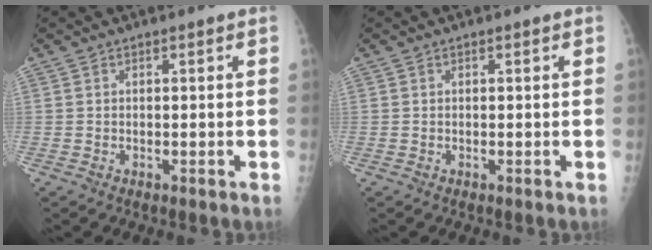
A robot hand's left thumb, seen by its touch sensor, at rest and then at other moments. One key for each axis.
{"total": 0.0}